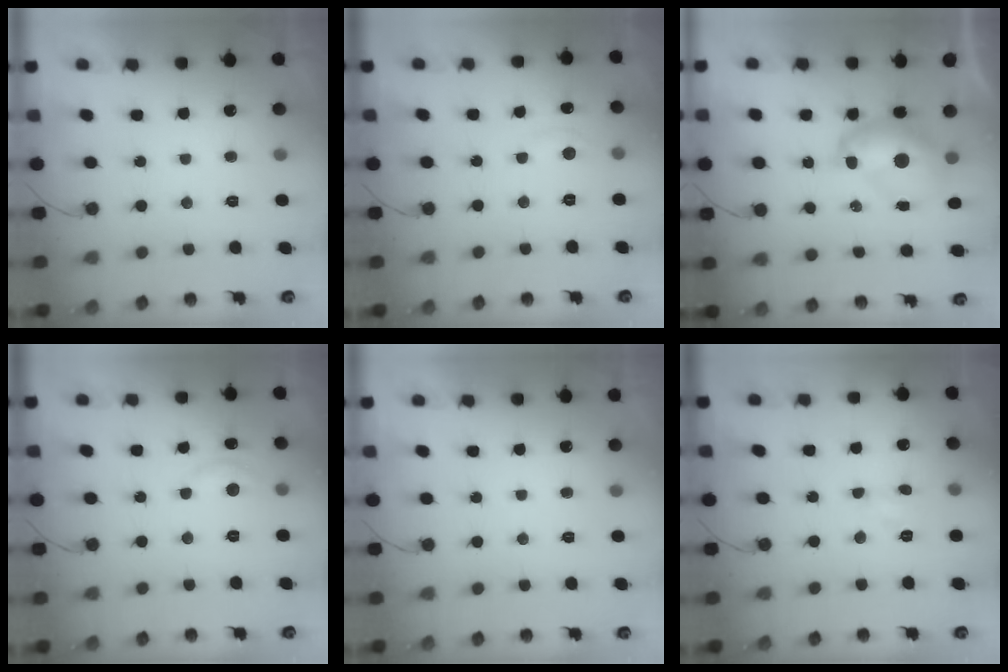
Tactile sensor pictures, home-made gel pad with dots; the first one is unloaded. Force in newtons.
{"total": 2.8, "press": 2.8, "slide": 0.4}
{"total": 9.5, "press": 9.5, "slide": 1.1}
{"total": 6.7, "press": 6.6, "slide": 1.0}
{"total": 0.0}
{"total": 3.5, "press": 3.5, "slide": 0.5}